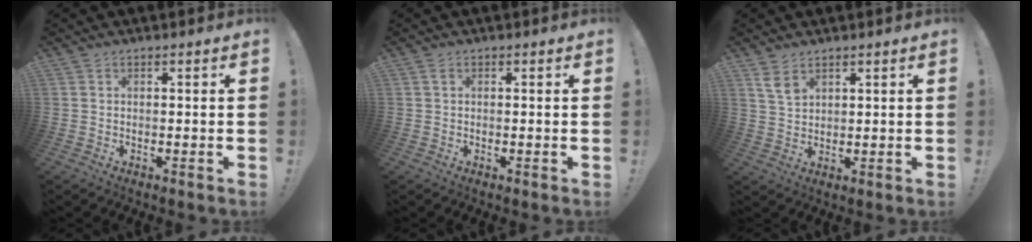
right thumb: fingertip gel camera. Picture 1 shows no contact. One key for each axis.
{"total": 0.6, "fx": 0.2, "fy": 0.2, "fz": 0.6, "tx": -0.011, "ty": 0.001, "tz": 0.003}
{"total": 4.9, "fx": 3.3, "fy": 2.4, "fz": 2.8, "tx": -0.043, "ty": -0.019, "tz": 0.061}